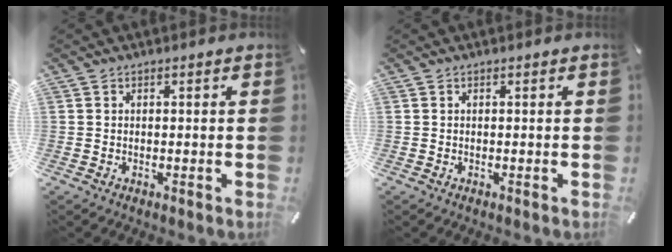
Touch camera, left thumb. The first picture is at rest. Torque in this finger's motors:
{"motor_torque": [0.00, 0.00, -0.02, 0.02, 0.00]}